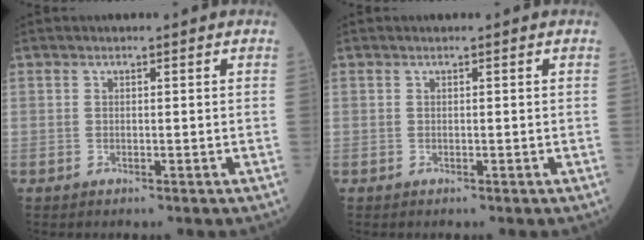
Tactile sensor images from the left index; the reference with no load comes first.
{"total": 0.0}